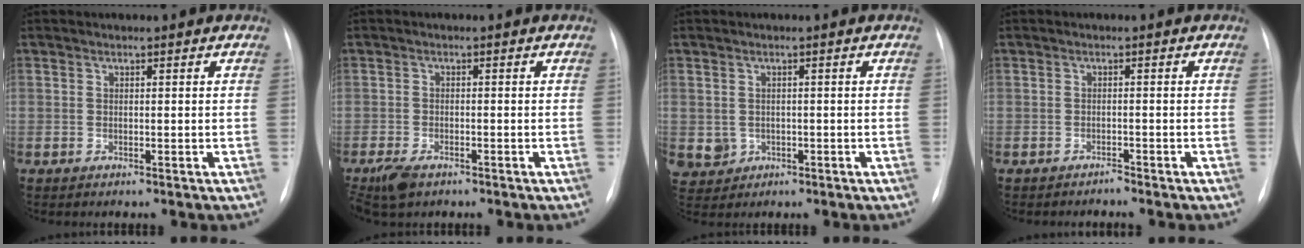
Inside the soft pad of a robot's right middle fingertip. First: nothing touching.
{"total": 4.7, "force": [-3.3, 1.9, 2.8], "torque": [-0.062, -0.011, -0.055]}
{"total": 3.3, "force": [-0.5, 3.1, 0.8], "torque": [-0.013, 0.002, 0.002]}
{"total": 0.8, "force": [-0.8, 0.0, -0.2], "torque": [0.002, -0.004, -0.010]}